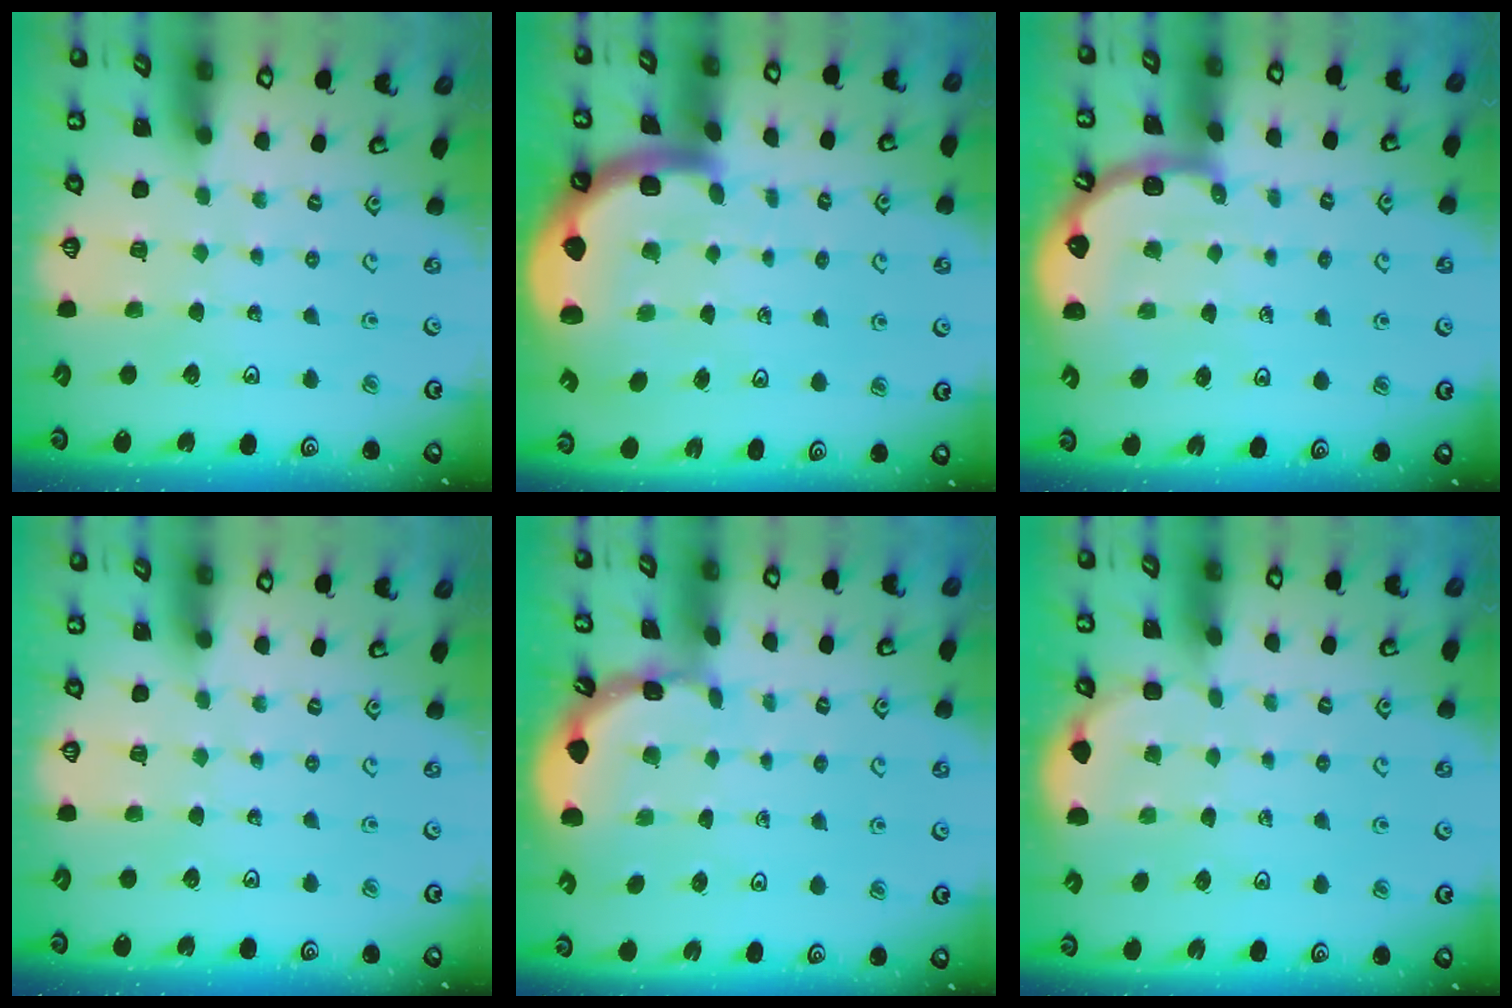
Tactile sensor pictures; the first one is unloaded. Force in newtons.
{"total": 7.5, "press": 7.3, "slide": 1.8}
{"total": 3.3, "press": 3.3, "slide": 0.5}
{"total": 0.0}
{"total": 1.6, "press": 1.6, "slide": 0.1}
{"total": 2.4, "press": 1.0, "slide": 2.1}